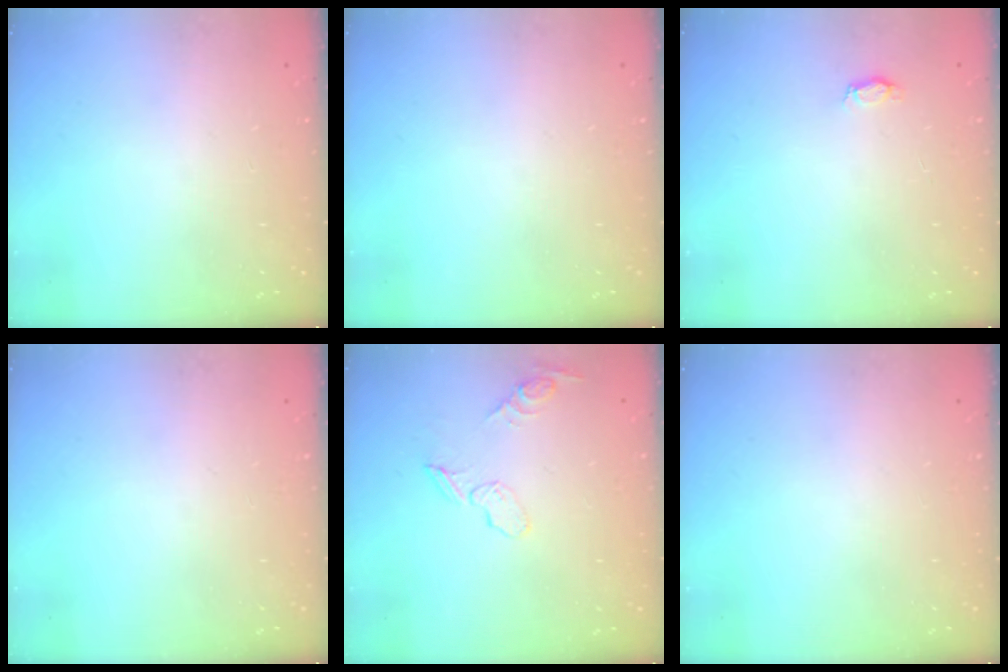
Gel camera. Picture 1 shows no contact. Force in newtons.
{"total": 0.0}
{"total": 3.7, "press": 3.6, "slide": 0.5}
{"total": 0.0}
{"total": 8.3, "press": 8.1, "slide": 1.6}
{"total": 0.0}